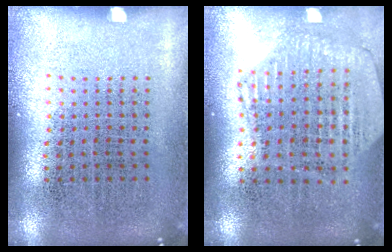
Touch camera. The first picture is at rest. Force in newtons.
{"total": 1.2, "press": 1.2, "slide": 0.2}